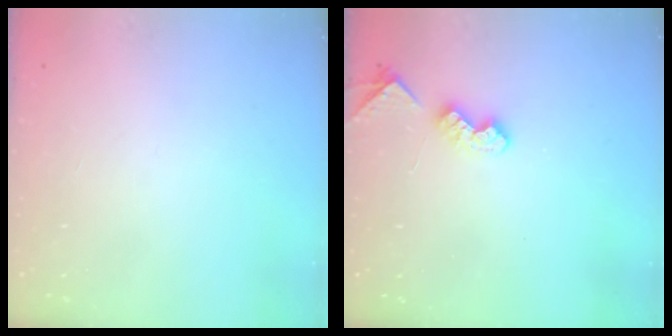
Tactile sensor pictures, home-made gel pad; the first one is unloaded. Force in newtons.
{"total": 3.8, "press": 3.8, "slide": 0.6}